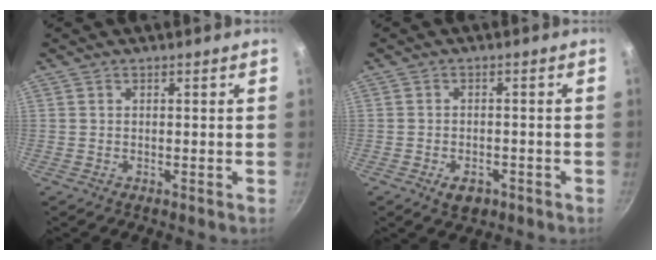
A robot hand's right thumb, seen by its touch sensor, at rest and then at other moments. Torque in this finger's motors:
{"motor_torque": [-0.24, 0.05, 0.42, -0.18, 0.20]}